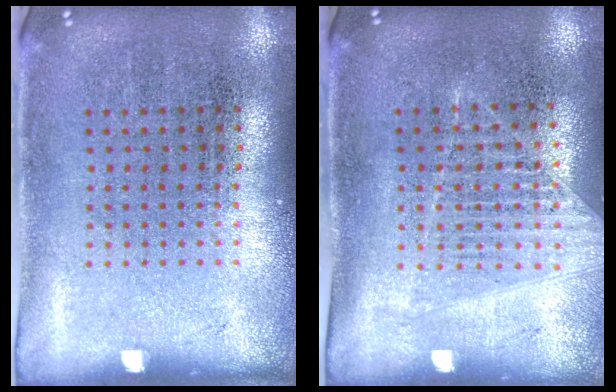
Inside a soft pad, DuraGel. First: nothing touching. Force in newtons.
{"total": 1.2, "press": 1.1, "slide": 0.5}